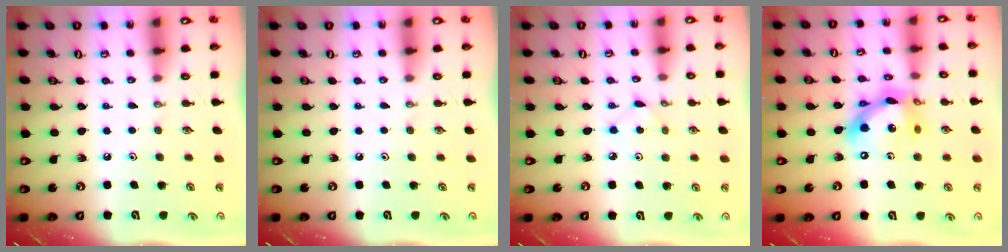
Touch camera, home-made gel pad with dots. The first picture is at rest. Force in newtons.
{"total": 0.0}
{"total": 2.9, "press": 2.8, "slide": 0.4}
{"total": 15.8, "press": 15.7, "slide": 1.6}